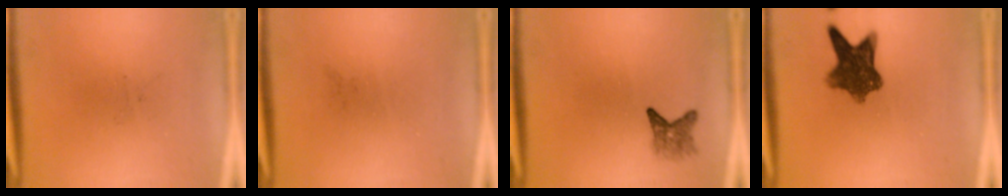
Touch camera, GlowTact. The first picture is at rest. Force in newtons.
{"total": 0.0}
{"total": 2.4}
{"total": 8.5}